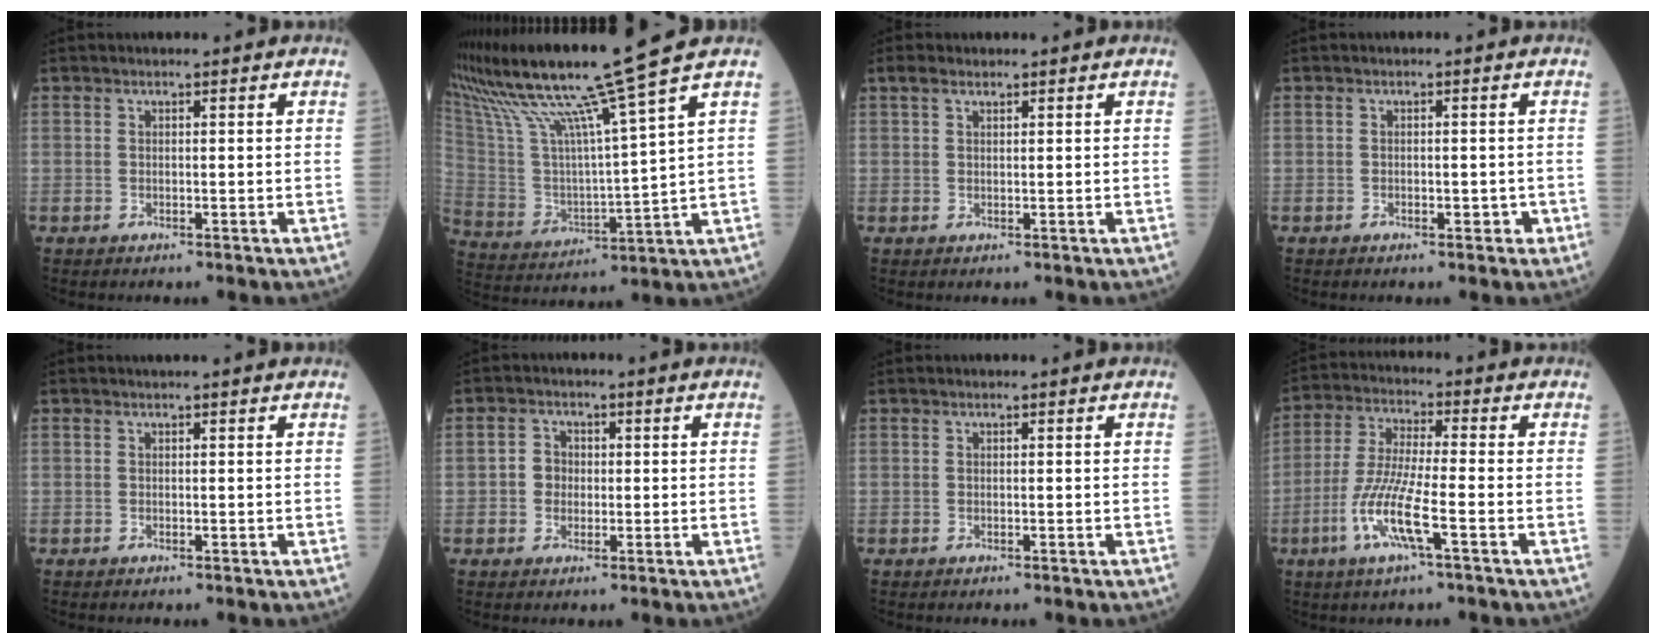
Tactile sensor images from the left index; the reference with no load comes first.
{"total": 16.8, "force": [12.9, -3.1, 10.4], "torque": [-0.194, -0.014, 0.236]}
{"total": 1.7, "force": [1.2, 0.6, 1.0], "torque": [-0.023, 0.015, 0.024]}
{"total": 2.0, "force": [-1.0, 1.1, 1.4], "torque": [-0.018, 0.004, -0.011]}
{"total": 1.0, "force": [0.7, -0.1, 0.6], "torque": [-0.012, 0.010, 0.008]}
{"total": 3.1, "force": [-0.2, 2.8, 1.5], "torque": [-0.029, 0.011, -0.007]}
{"total": 0.0}
{"total": 9.4, "force": [-3.8, 0.6, 8.6], "torque": [-0.185, -0.008, -0.077]}